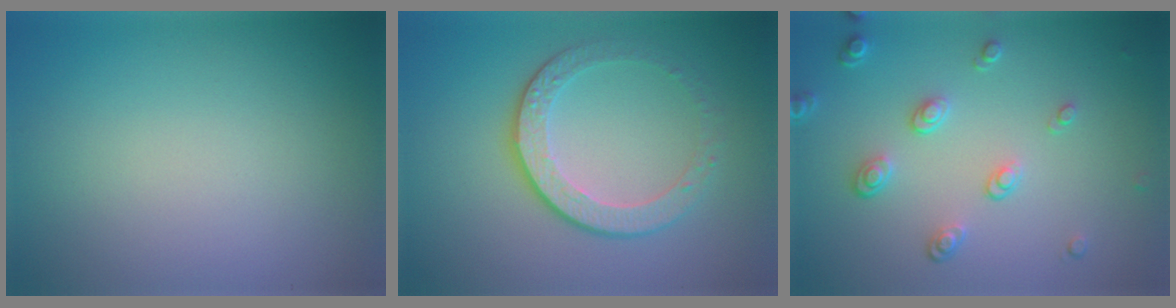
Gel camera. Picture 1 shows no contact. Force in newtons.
{"total": 4.4, "press": 3.0, "slide": 3.2}
{"total": 2.6, "press": 1.7, "slide": 2.0}